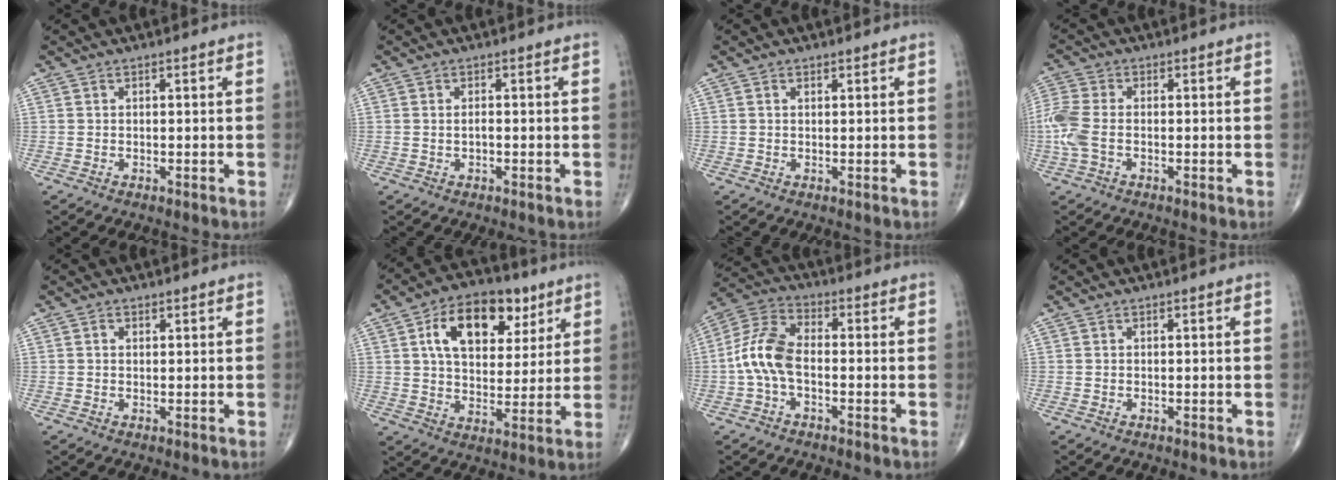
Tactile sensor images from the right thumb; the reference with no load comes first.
{"total": 1.0, "force": [-0.1, 0.5, 0.9], "torque": [-0.018, 0.000, -0.001]}
{"total": 0.6, "force": [0.3, 0.4, 0.3], "torque": [-0.007, -0.002, 0.005]}
{"total": 6.9, "force": [-1.3, 3.9, 5.5], "torque": [-0.160, 0.010, -0.031]}
{"total": 1.0, "force": [0.4, 0.8, 0.5], "torque": [-0.005, -0.001, 0.006]}
{"total": 16.4, "force": [6.7, 10.0, 11.2], "torque": [-0.143, -0.010, 0.110]}
{"total": 9.3, "force": [-1.5, 5.1, 7.7], "torque": [-0.162, 0.031, -0.041]}
{"total": 0.0}